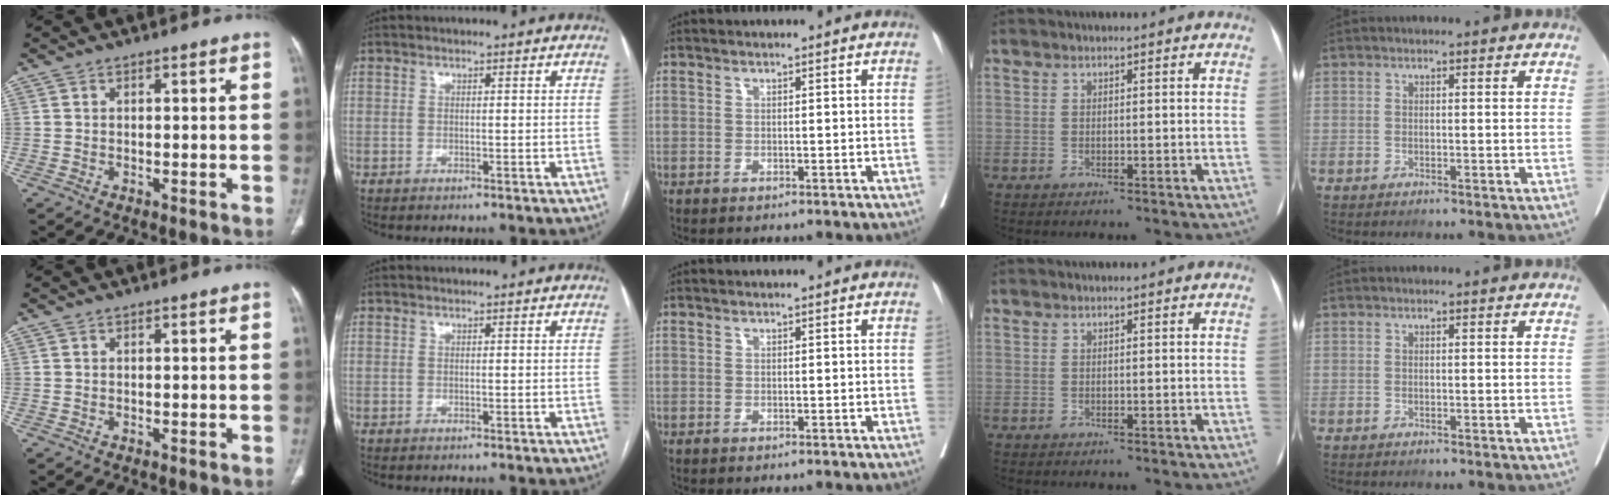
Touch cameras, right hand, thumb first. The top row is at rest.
{}